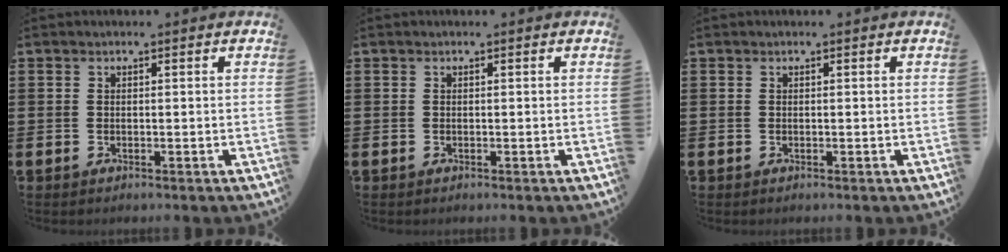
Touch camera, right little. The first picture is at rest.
{"total": 0.0}
{"total": 0.0}